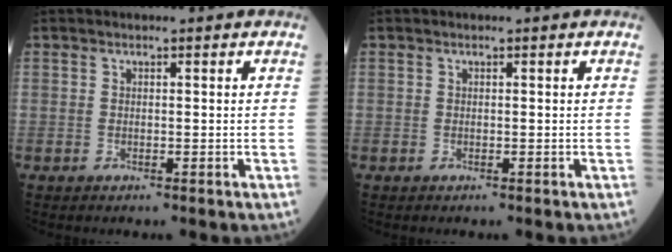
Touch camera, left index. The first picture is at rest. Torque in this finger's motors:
{"motor_torque": [0.00, 0.00, 0.00, 0.00]}